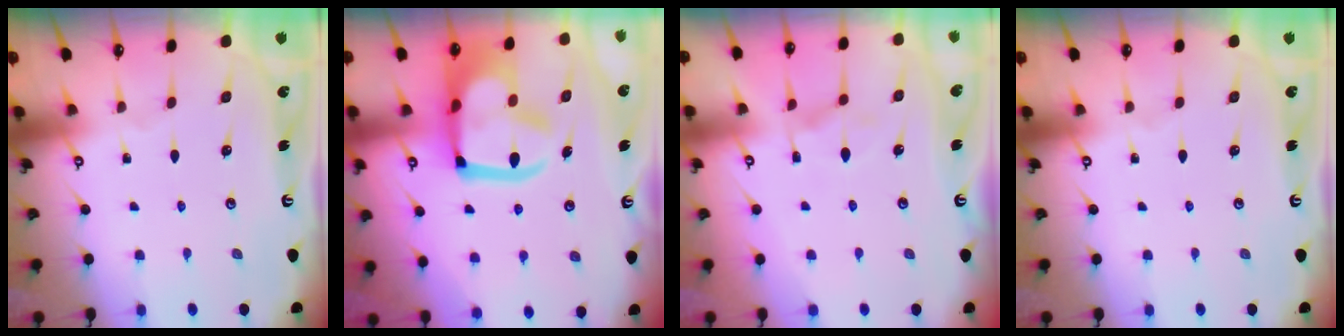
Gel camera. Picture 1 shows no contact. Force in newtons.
{"total": 14.4, "press": 14.3, "slide": 2.0}
{"total": 5.4, "press": 5.3, "slide": 1.2}
{"total": 0.0}